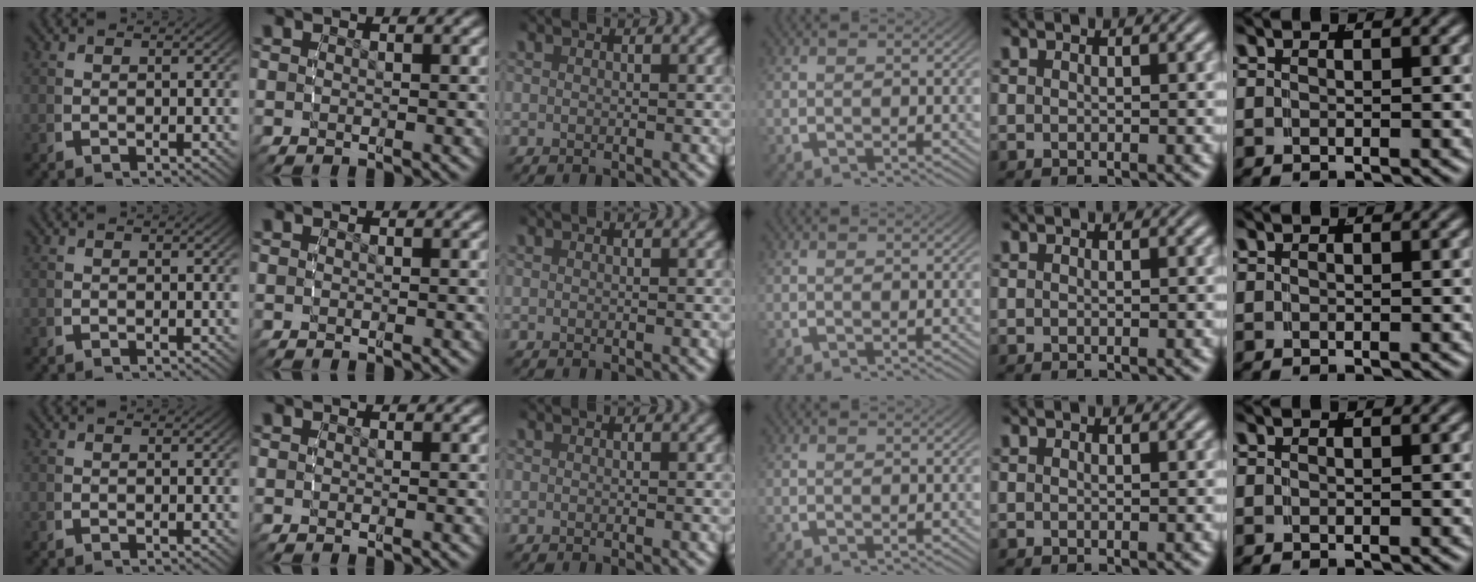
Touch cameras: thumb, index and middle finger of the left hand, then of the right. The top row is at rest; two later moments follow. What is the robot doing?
{"motion": "reach", "object": "coat"}